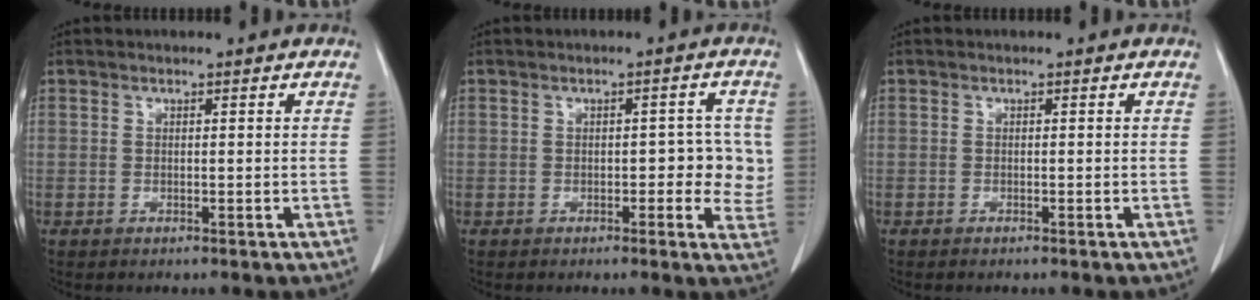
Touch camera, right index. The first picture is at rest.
{"total": 5.0, "force": [-0.2, 2.7, 4.3], "torque": [-0.032, 0.013, -0.005]}
{"total": 0.6, "force": [-0.6, 0.0, 0.3], "torque": [-0.008, -0.002, -0.010]}